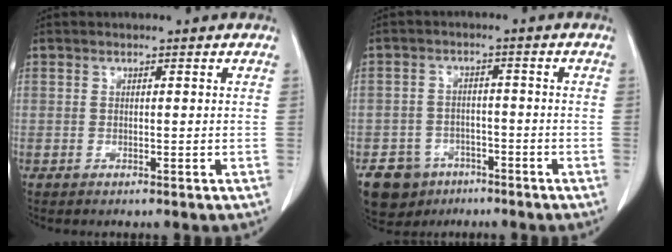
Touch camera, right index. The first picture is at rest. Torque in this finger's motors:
{"motor_torque": [-0.10, -0.03, -0.36, -0.21]}